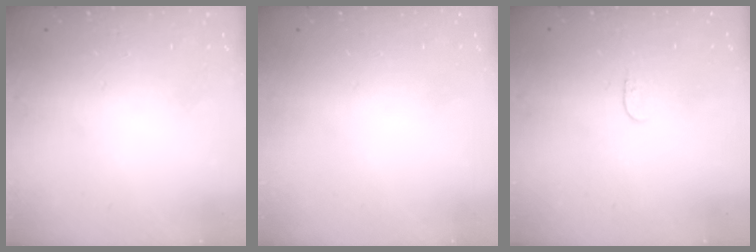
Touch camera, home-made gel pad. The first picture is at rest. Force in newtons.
{"total": 0.0}
{"total": 3.4, "press": 3.3, "slide": 0.3}